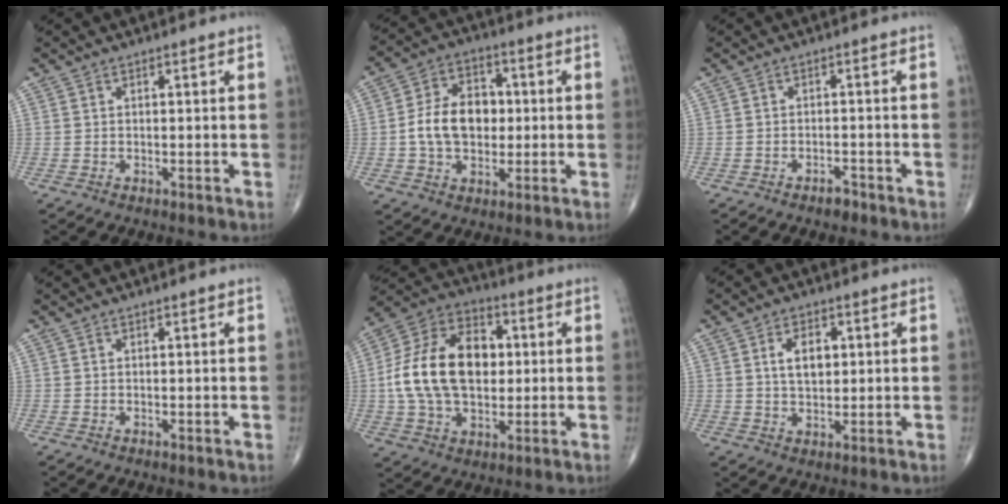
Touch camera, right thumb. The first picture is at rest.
{"total": 11.8, "force": [-0.2, 8.4, 8.3], "torque": [-0.122, 0.019, -0.008]}
{"total": 1.9, "force": [-1.5, 0.8, 0.9], "torque": [-0.014, 0.006, -0.025]}
{"total": 0.0}
{"total": 20.1, "force": [1.1, 13.3, 15.0], "torque": [-0.260, 0.023, 0.019]}
{"total": 6.1, "force": [1.5, 3.7, 4.6], "torque": [-0.062, -0.005, 0.024]}